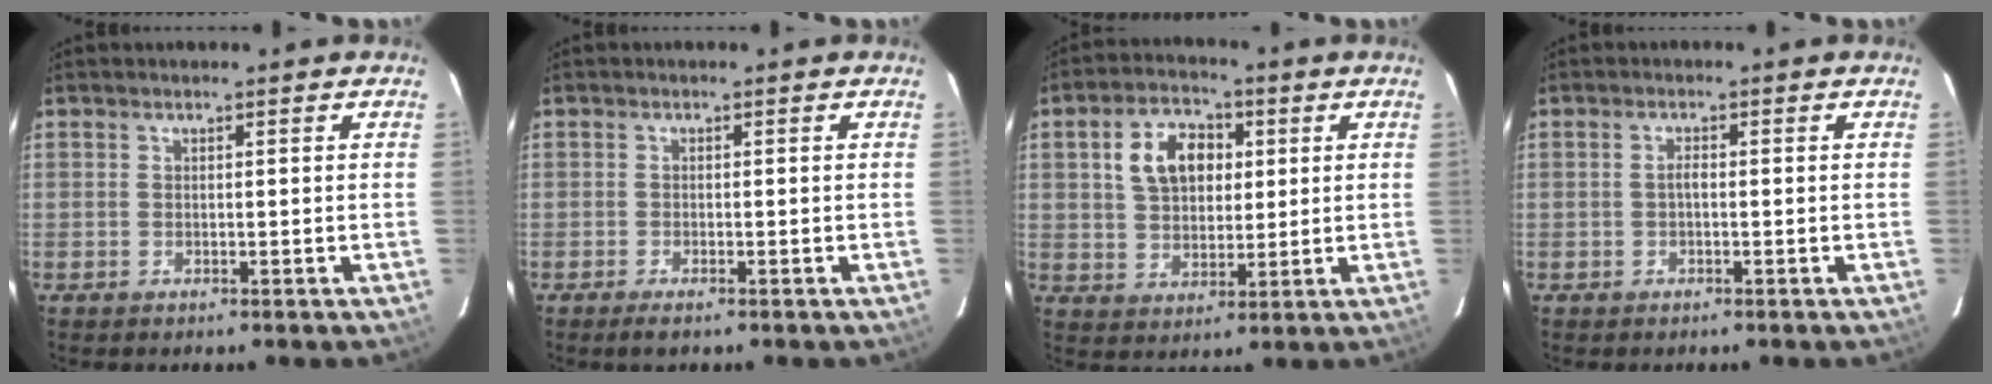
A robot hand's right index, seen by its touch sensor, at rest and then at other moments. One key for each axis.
{"total": 1.8, "fx": -1.4, "fy": 0.2, "fz": 1.1, "tx": -0.025, "ty": -0.006, "tz": -0.027}
{"total": 10.0, "fx": 2.8, "fy": 6.8, "fz": 6.7, "tx": -0.128, "ty": 0.027, "tz": 0.052}
{"total": 2.0, "fx": -0.6, "fy": 0.3, "fz": 1.9, "tx": -0.039, "ty": 0.006, "tz": -0.012}